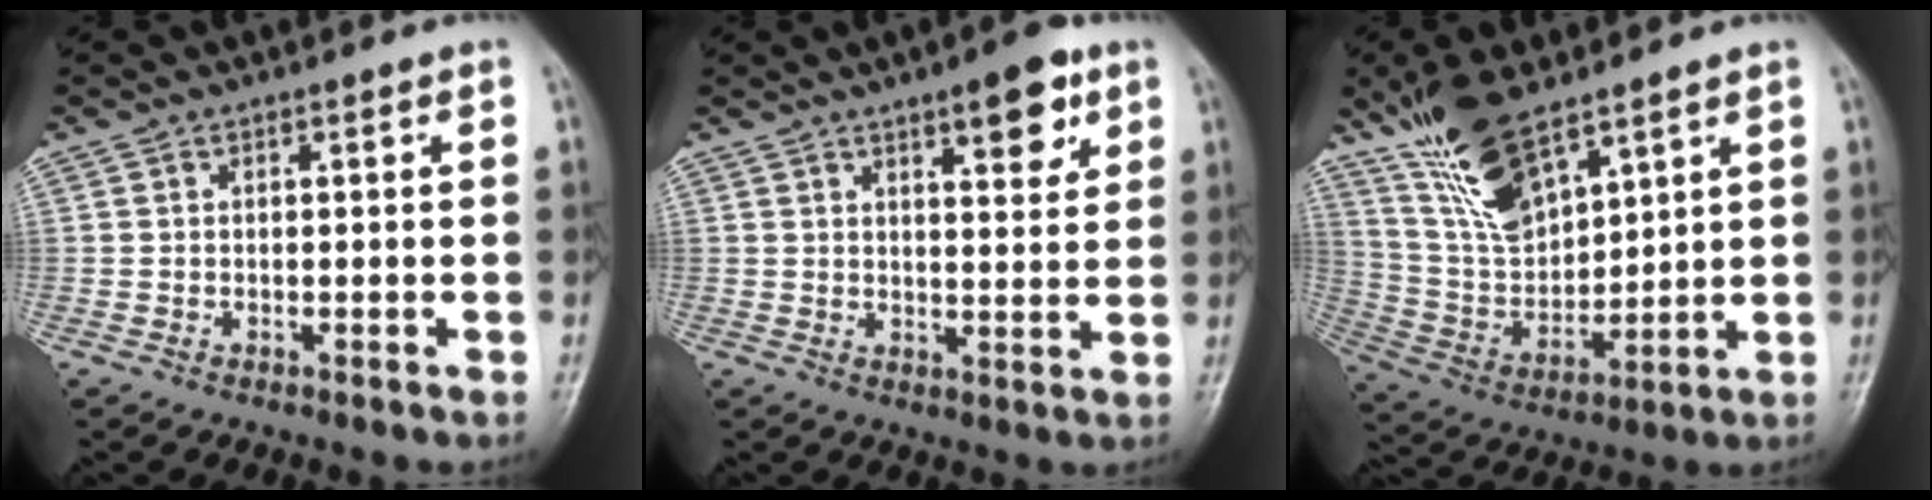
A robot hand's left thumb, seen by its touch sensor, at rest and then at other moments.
{"total": 8.3, "force": [4.7, 2.9, 6.2], "torque": [-0.067, -0.023, 0.063]}
{"total": 14.0, "force": [9.8, 5.2, 8.5], "torque": [-0.138, -0.051, 0.205]}